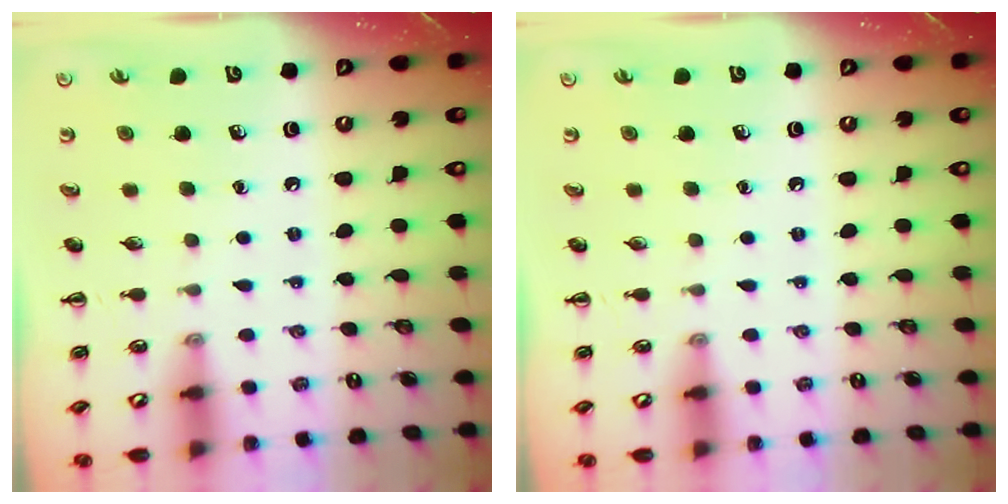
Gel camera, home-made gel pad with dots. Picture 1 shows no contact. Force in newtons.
{"total": 0.0}